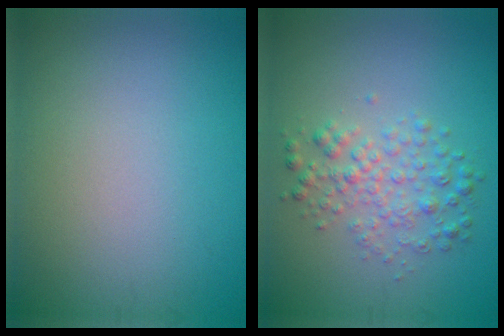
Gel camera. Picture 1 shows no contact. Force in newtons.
{"total": 3.0, "press": 3.0, "slide": 0.1}